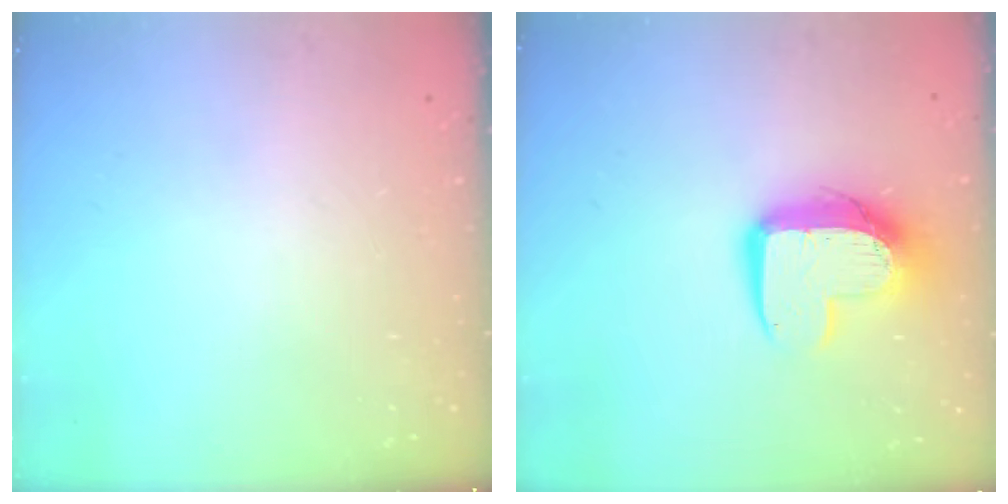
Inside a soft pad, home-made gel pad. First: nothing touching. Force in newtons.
{"total": 11.9, "press": 11.8, "slide": 0.9}